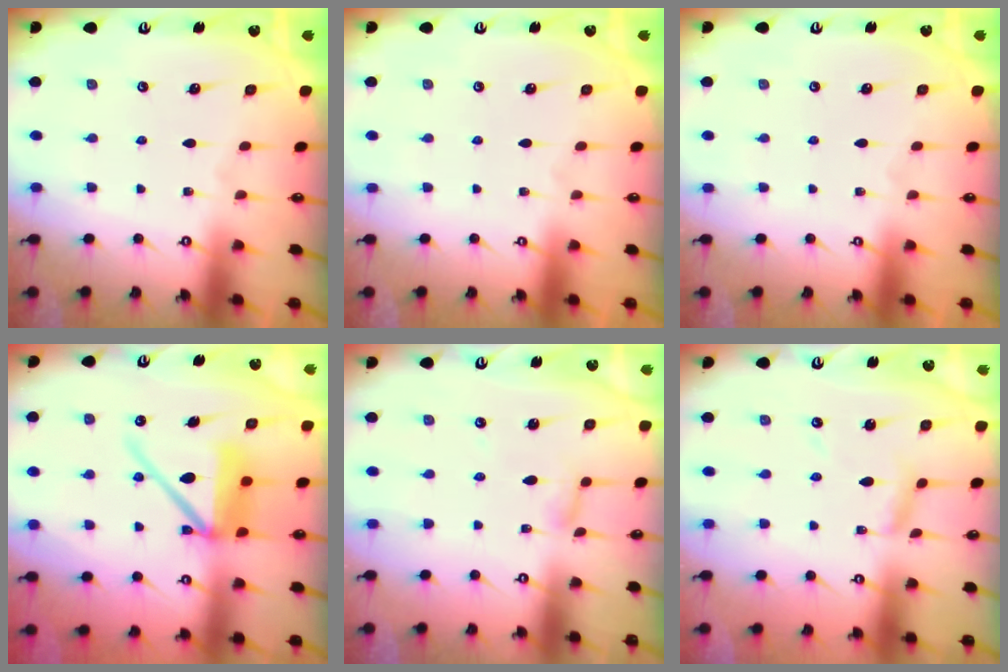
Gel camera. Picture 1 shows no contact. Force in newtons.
{"total": 0.0}
{"total": 0.0}
{"total": 12.8, "press": 12.7, "slide": 1.6}
{"total": 4.8, "press": 4.7, "slide": 0.5}
{"total": 5.5, "press": 5.5, "slide": 0.3}